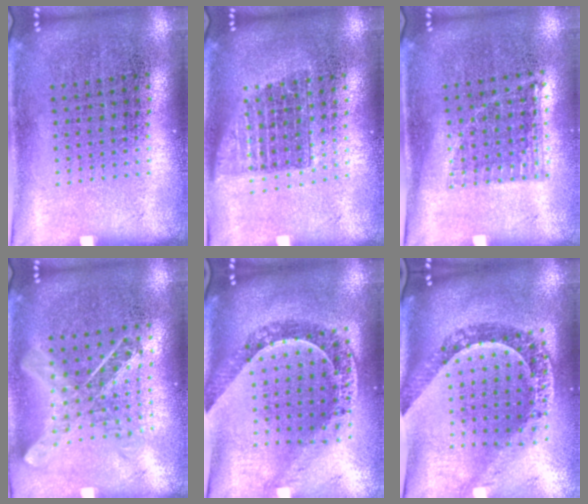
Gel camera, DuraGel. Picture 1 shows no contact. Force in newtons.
{"total": 1.4, "press": 1.1, "slide": 0.8}
{"total": 0.9, "press": 0.8, "slide": 0.2}
{"total": 1.0, "press": 1.0, "slide": 0.1}
{"total": 1.1, "press": 1.1, "slide": 0.3}
{"total": 1.4, "press": 1.3, "slide": 0.6}